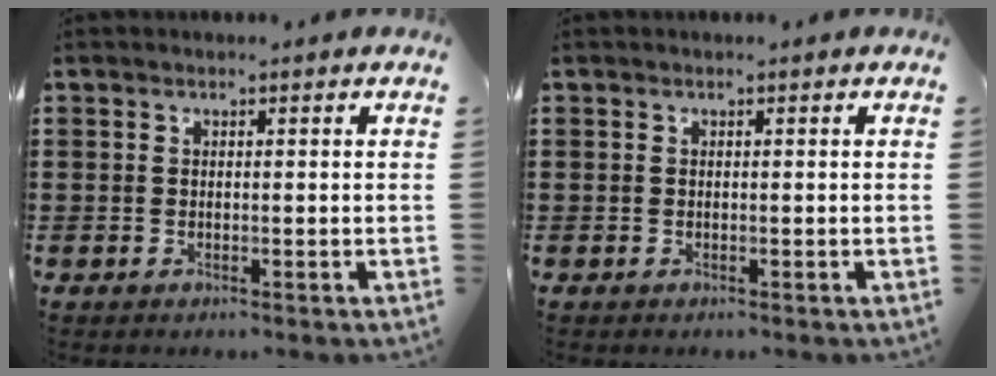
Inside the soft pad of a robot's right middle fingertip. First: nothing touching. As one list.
[{"total": 0.0}]